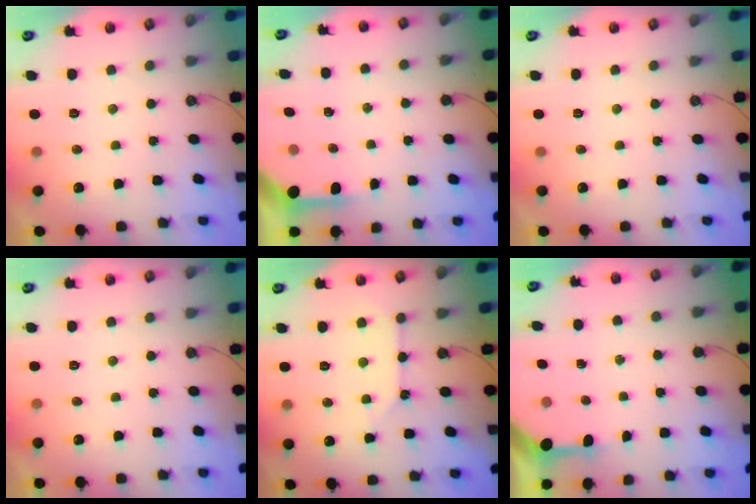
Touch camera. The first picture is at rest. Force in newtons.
{"total": 3.9, "press": 3.9, "slide": 0.3}
{"total": 0.0}
{"total": 0.6, "press": 0.1, "slide": 0.5}
{"total": 3.5, "press": 3.5, "slide": 0.3}
{"total": 3.4, "press": 3.4, "slide": 0.4}